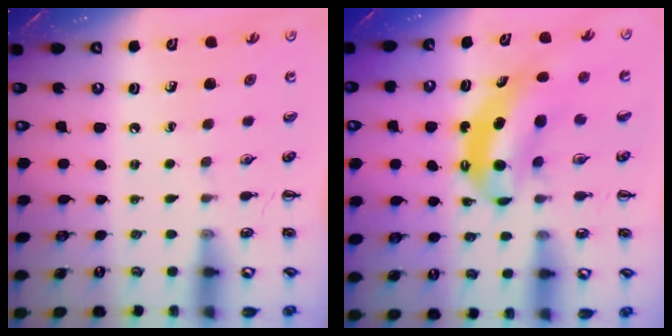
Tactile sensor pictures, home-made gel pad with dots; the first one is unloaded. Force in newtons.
{"total": 6.2, "press": 6.1, "slide": 1.2}